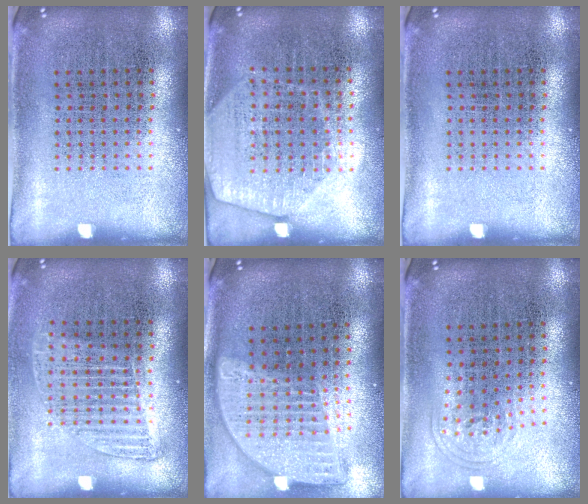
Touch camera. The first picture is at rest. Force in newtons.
{"total": 1.7, "press": 1.6, "slide": 0.8}
{"total": 0.0}
{"total": 1.3, "press": 1.1, "slide": 0.7}
{"total": 1.9, "press": 1.6, "slide": 1.1}
{"total": 0.9, "press": 0.7, "slide": 0.6}